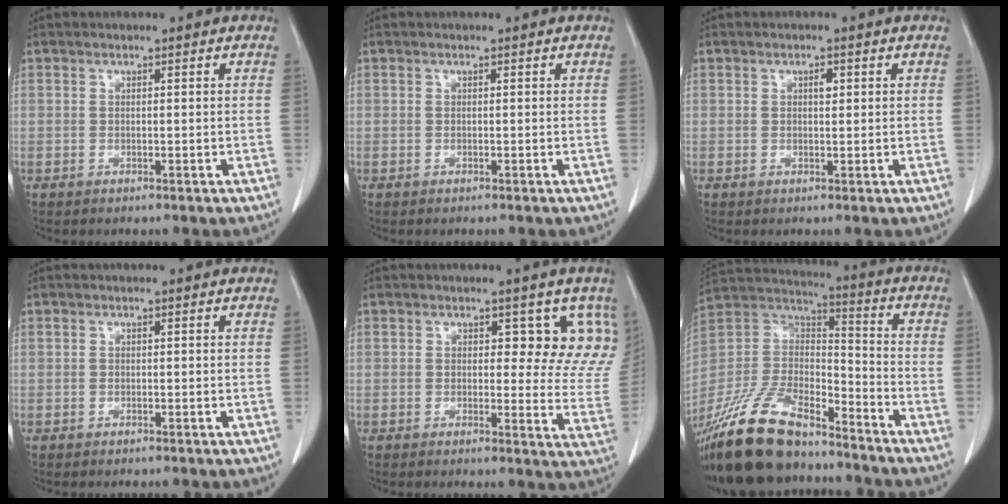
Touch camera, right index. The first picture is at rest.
{"total": 0.0}
{"total": 1.3, "force": [0.4, 0.6, 1.0], "torque": [-0.017, 0.001, 0.006]}
{"total": 0.0}
{"total": 8.2, "force": [4.8, 4.6, 4.8], "torque": [-0.025, -0.014, 0.037]}
{"total": 20.8, "force": [-17.0, 7.0, 9.8], "torque": [-0.224, 0.000, -0.316]}